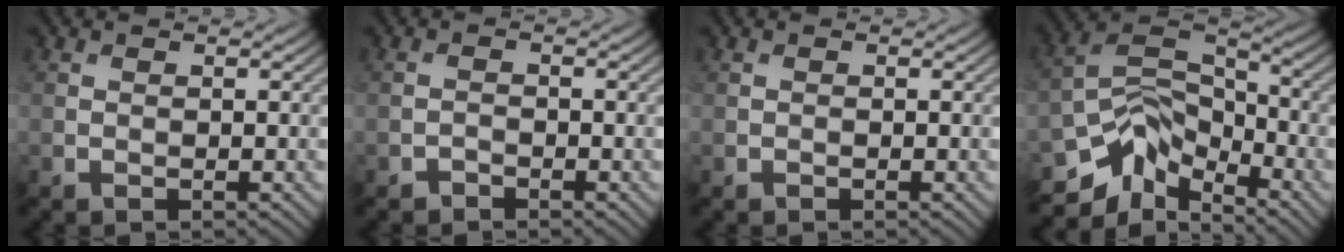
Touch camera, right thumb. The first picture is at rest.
{"total": 1.1, "force": [-0.9, 0.4, 0.1], "torque": [0.000, 0.001, -0.020]}
{"total": 0.0}
{"total": 9.2, "force": [-6.4, 4.6, 4.8], "torque": [-0.085, 0.000, -0.141]}